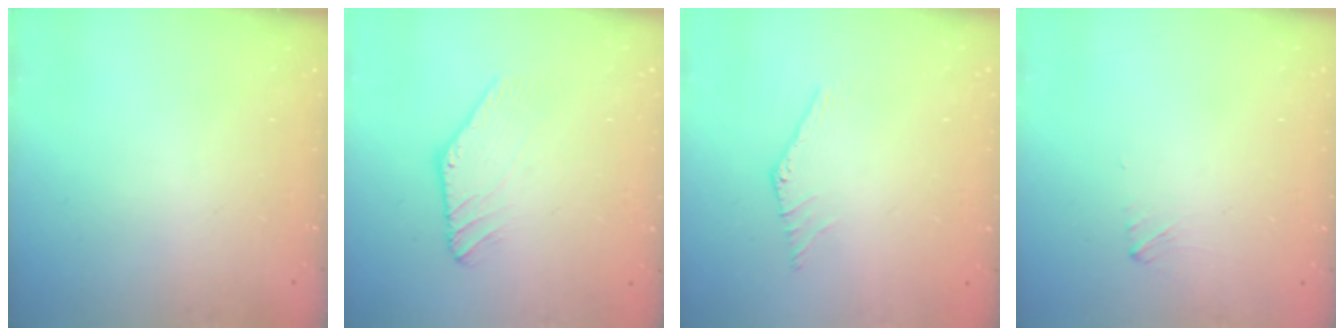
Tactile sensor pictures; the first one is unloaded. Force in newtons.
{"total": 1.3, "press": 1.3, "slide": 0.0}
{"total": 0.0}
{"total": 1.5, "press": 1.5, "slide": 0.2}